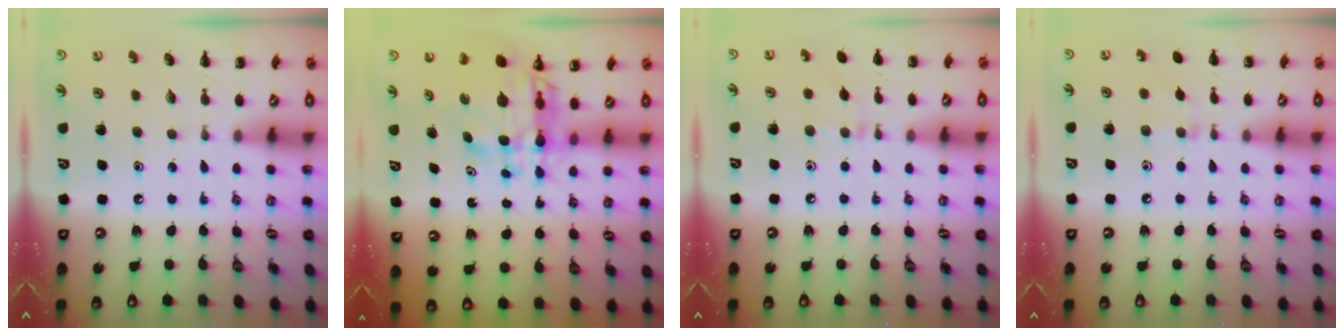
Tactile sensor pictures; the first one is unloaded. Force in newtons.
{"total": 8.6, "press": 8.0, "slide": 3.2}
{"total": 5.4, "press": 5.1, "slide": 1.9}
{"total": 6.2, "press": 5.9, "slide": 2.1}